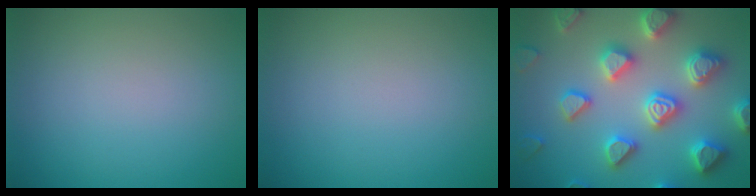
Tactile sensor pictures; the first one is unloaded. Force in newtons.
{"total": 0.0}
{"total": 7.4, "press": 7.2, "slide": 1.7}